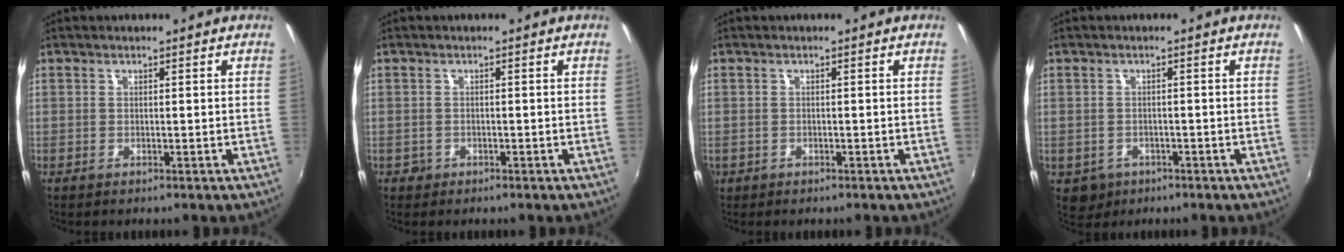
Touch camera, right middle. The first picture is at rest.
{"total": 1.4, "force": [-0.7, 1.1, 0.2], "torque": [-0.007, -0.003, -0.010]}
{"total": 1.3, "force": [-0.7, 1.1, 0.3], "torque": [-0.010, -0.004, -0.008]}
{"total": 3.9, "force": [-1.5, 3.4, 1.2], "torque": [-0.031, -0.005, -0.016]}